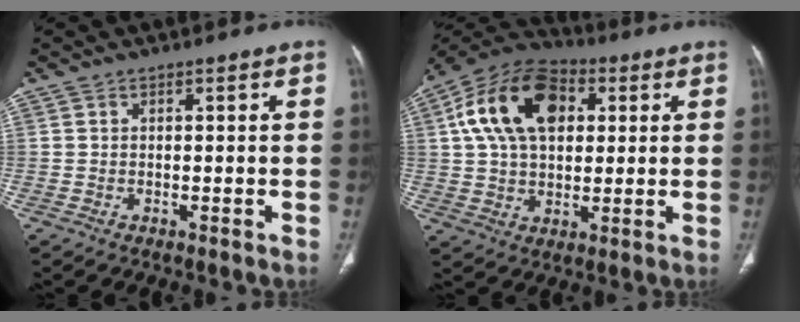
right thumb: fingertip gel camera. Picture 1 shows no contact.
{"total": 18.5, "force": [4.8, 12.1, 13.2], "torque": [-0.217, 0.013, 0.076]}